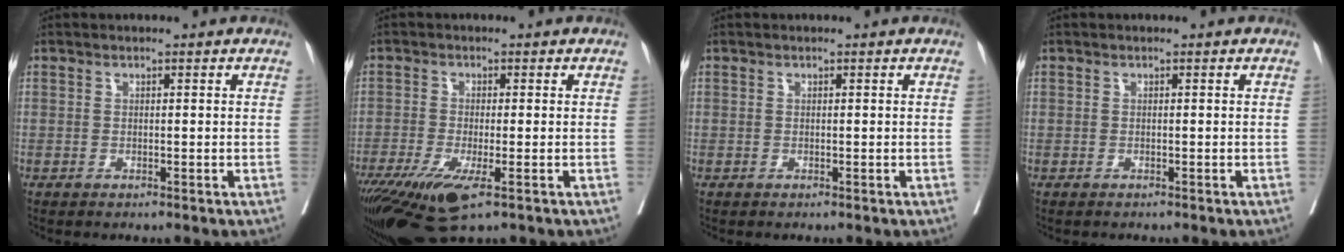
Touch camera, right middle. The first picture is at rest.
{"total": 10.8, "force": [-6.2, 2.6, 8.5], "torque": [-0.151, -0.029, -0.106]}
{"total": 0.0}
{"total": 0.5, "force": [-0.5, 0.1, 0.0], "torque": [-0.011, -0.001, -0.011]}